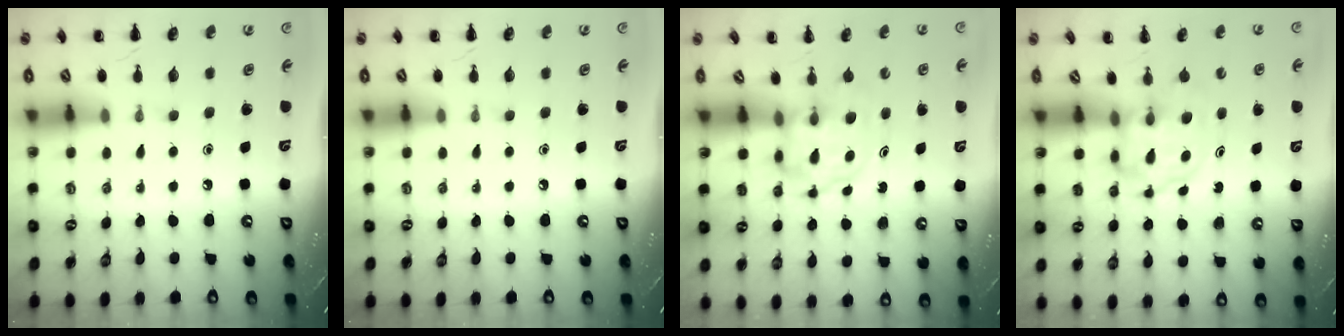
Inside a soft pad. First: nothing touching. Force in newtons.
{"total": 0.0}
{"total": 3.9, "press": 3.9, "slide": 0.2}
{"total": 3.9, "press": 3.9, "slide": 0.2}